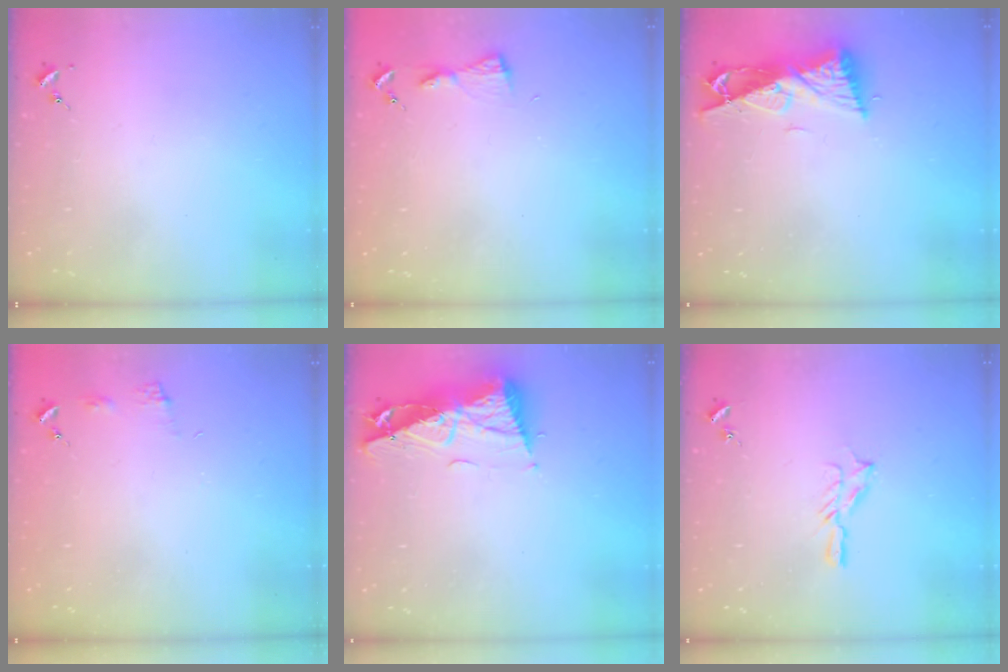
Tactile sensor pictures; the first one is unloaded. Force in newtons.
{"total": 3.9, "press": 3.9, "slide": 0.4}
{"total": 9.7, "press": 9.7, "slide": 0.7}
{"total": 5.1, "press": 5.0, "slide": 0.7}
{"total": 11.0, "press": 10.9, "slide": 1.3}
{"total": 5.6, "press": 5.6, "slide": 0.6}